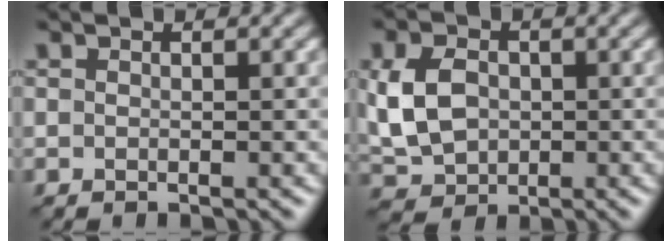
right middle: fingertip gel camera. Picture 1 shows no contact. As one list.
[{"total": 6.4, "force": [0.2, 4.8, 4.3], "torque": [-0.114, 0.004, 0.009]}]